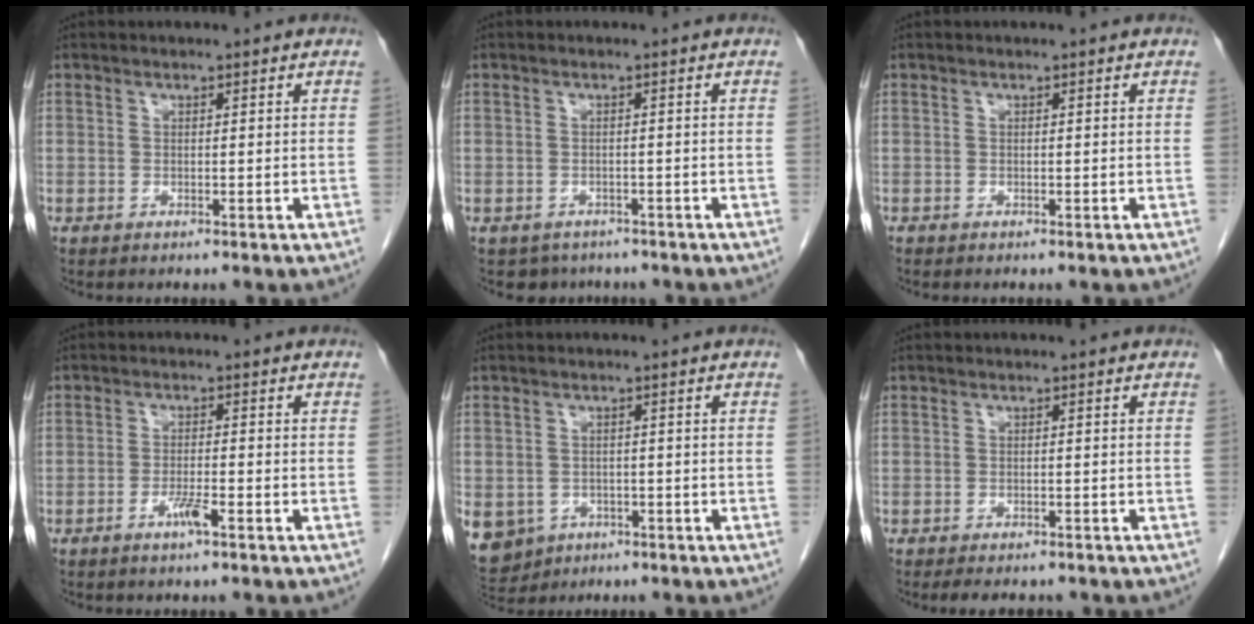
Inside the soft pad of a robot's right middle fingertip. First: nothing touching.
{"total": 3.4, "force": [-2.7, 2.1, -0.1], "torque": [0.001, 0.004, -0.037]}
{"total": 0.0}
{"total": 2.8, "force": [-1.6, 0.1, 2.3], "torque": [-0.045, -0.003, -0.031]}
{"total": 11.8, "force": [-5.3, 9.7, 4.0], "torque": [-0.124, -0.006, -0.066]}
{"total": 5.1, "force": [-4.3, 1.7, 2.0], "torque": [-0.023, -0.005, -0.055]}